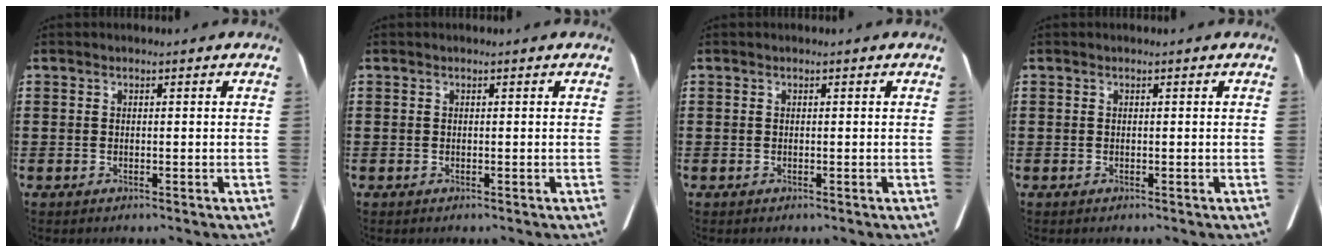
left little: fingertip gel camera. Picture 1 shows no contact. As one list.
[{"total": 0.0}, {"total": 0.0}, {"total": 0.0}]